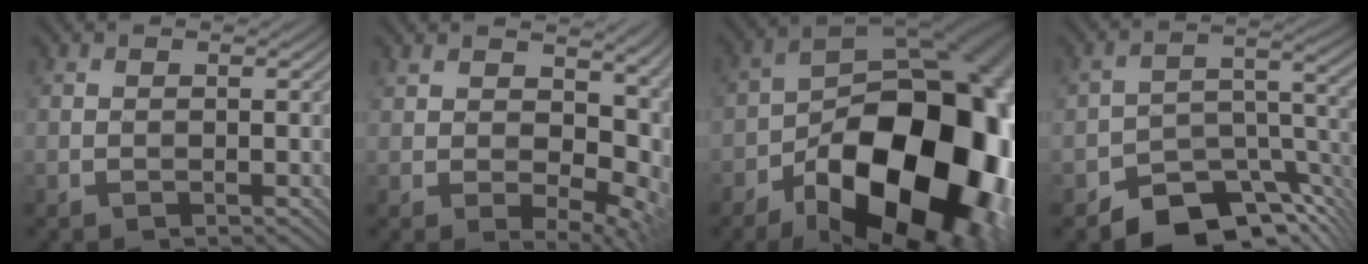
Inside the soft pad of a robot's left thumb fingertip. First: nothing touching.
{"total": 11.4, "force": [1.8, 6.5, 9.2], "torque": [-0.170, -0.017, 0.043]}
{"total": 23.5, "force": [-8.4, 15.2, 15.8], "torque": [-0.231, -0.046, -0.099]}
{"total": 9.3, "force": [-6.8, 4.7, 4.2], "torque": [-0.049, -0.011, -0.117]}